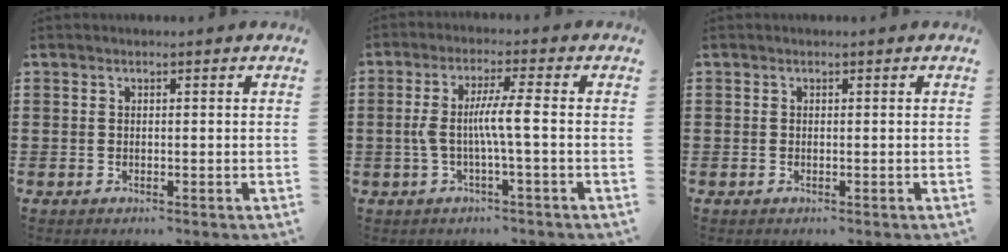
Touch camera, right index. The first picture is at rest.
{"total": 5.8, "force": [-0.7, -0.1, 5.7], "torque": [-0.120, -0.010, -0.023]}
{"total": 0.0}